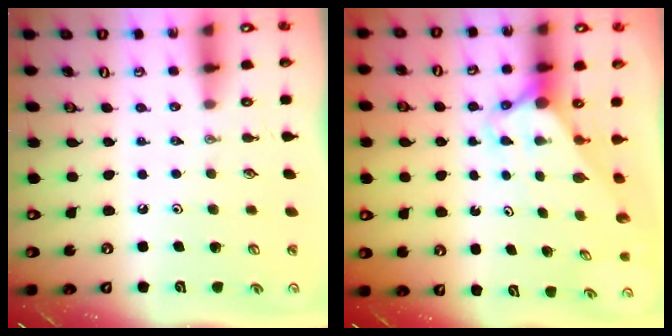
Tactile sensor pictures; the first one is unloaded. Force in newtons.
{"total": 2.8, "press": 2.8, "slide": 0.2}